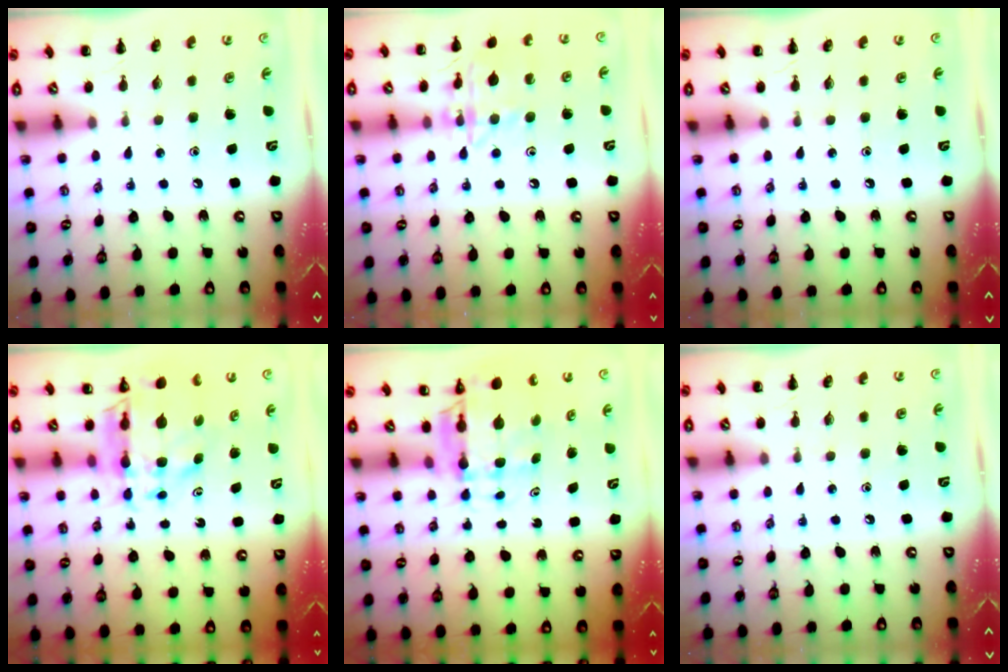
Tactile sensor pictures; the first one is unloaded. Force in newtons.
{"total": 14.9, "press": 14.8, "slide": 1.5}
{"total": 0.0}
{"total": 8.9, "press": 8.3, "slide": 3.3}
{"total": 6.5, "press": 6.1, "slide": 2.2}
{"total": 0.0}